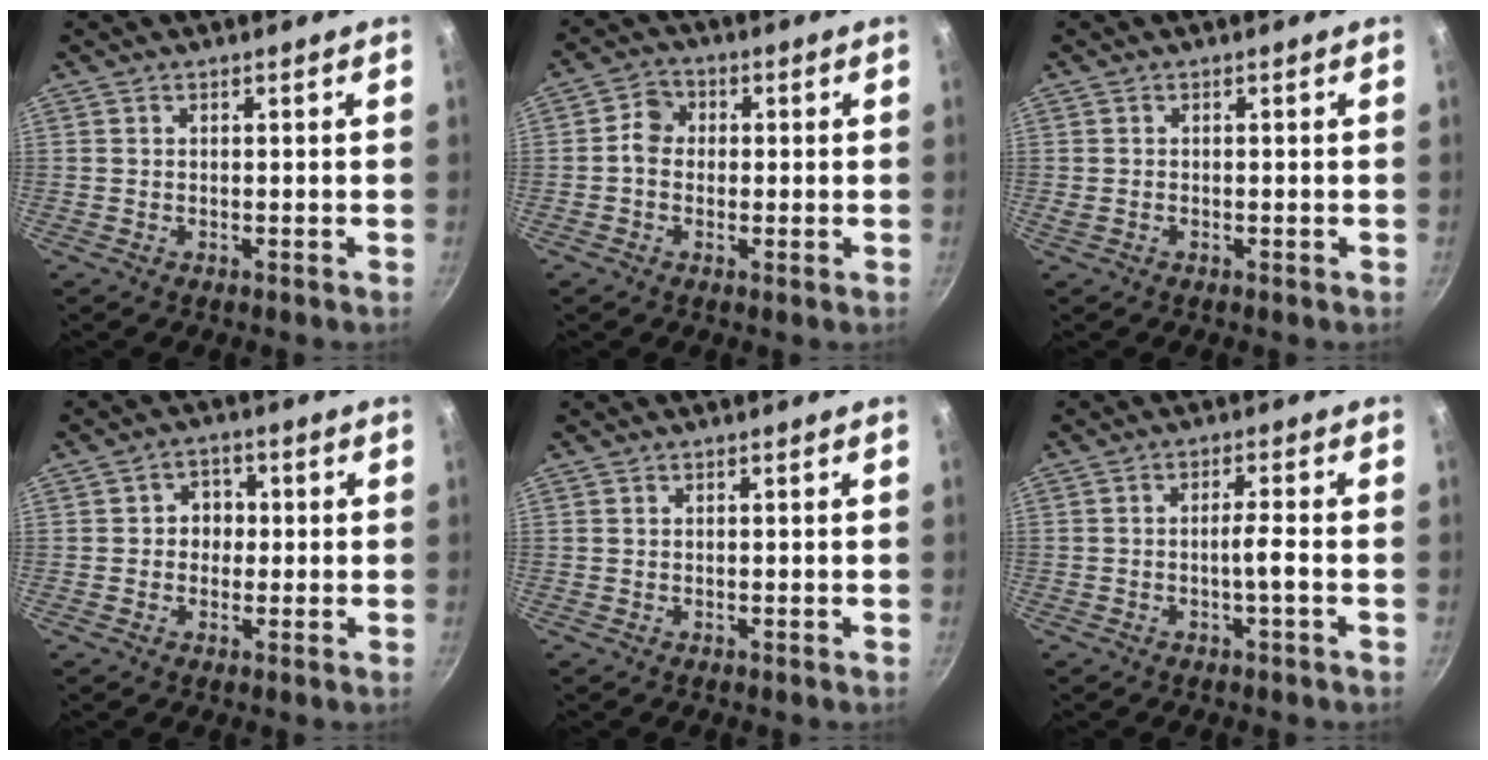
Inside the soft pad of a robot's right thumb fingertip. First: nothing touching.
{"total": 4.9, "force": [0.0, 4.2, 2.5], "torque": [-0.019, 0.012, -0.013]}
{"total": 0.8, "force": [-0.3, 0.5, 0.6], "torque": [-0.011, 0.001, -0.006]}
{"total": 4.5, "force": [0.0, 4.0, 2.1], "torque": [0.000, 0.006, -0.005]}
{"total": 0.0}
{"total": 3.2, "force": [-1.2, 0.0, 2.9], "torque": [-0.057, 0.016, -0.020]}